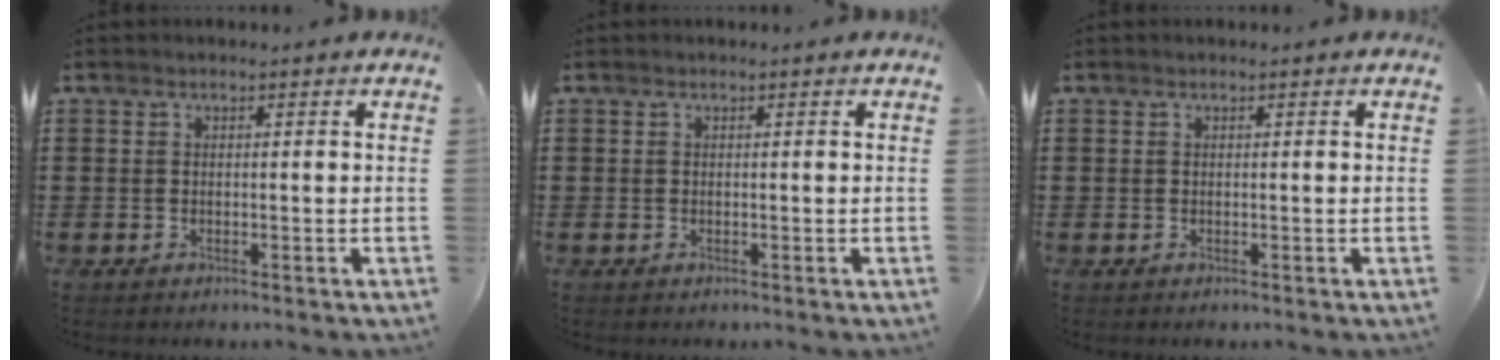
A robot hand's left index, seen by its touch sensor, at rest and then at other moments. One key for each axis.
{"total": 0.0}
{"total": 0.0}